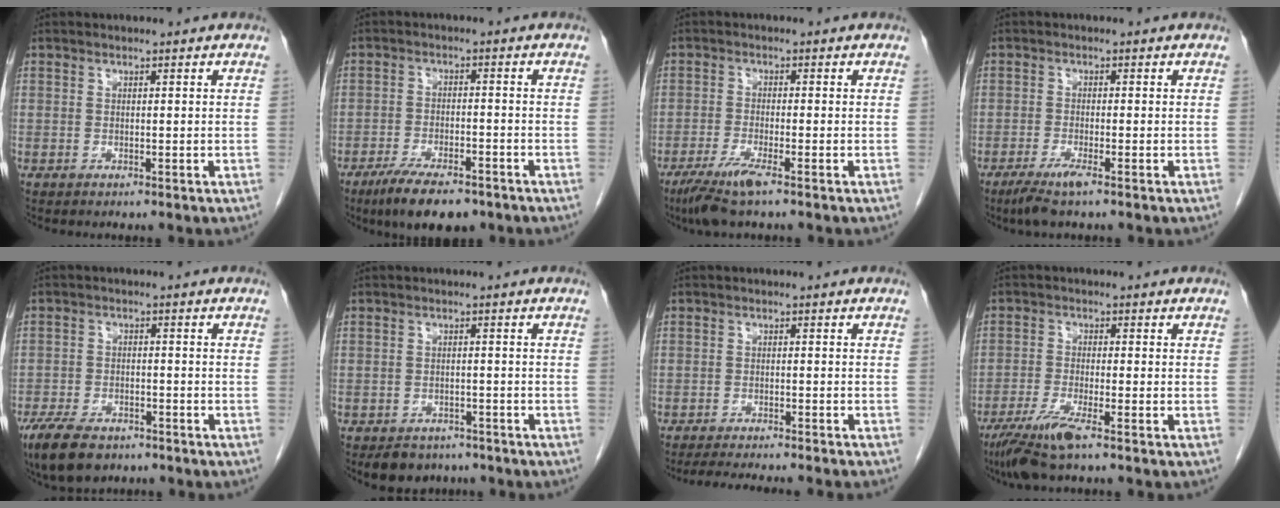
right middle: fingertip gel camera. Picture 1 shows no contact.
{"total": 9.3, "force": [-6.8, 2.7, 5.7], "torque": [-0.098, -0.014, -0.109]}
{"total": 5.4, "force": [-3.6, 0.1, 4.1], "torque": [-0.083, -0.016, -0.069]}
{"total": 3.7, "force": [-2.4, 0.0, 2.8], "torque": [-0.060, -0.012, -0.048]}
{"total": 8.7, "force": [-6.3, 3.8, 4.6], "torque": [-0.090, -0.010, -0.104]}
{"total": 4.8, "force": [-3.9, 2.7, 0.8], "torque": [-0.011, 0.003, -0.054]}
{"total": 10.0, "force": [-9.1, 0.1, 4.2], "torque": [-0.052, -0.018, -0.124]}
{"total": 7.0, "force": [-4.7, 0.2, 5.2], "torque": [-0.104, -0.021, -0.090]}